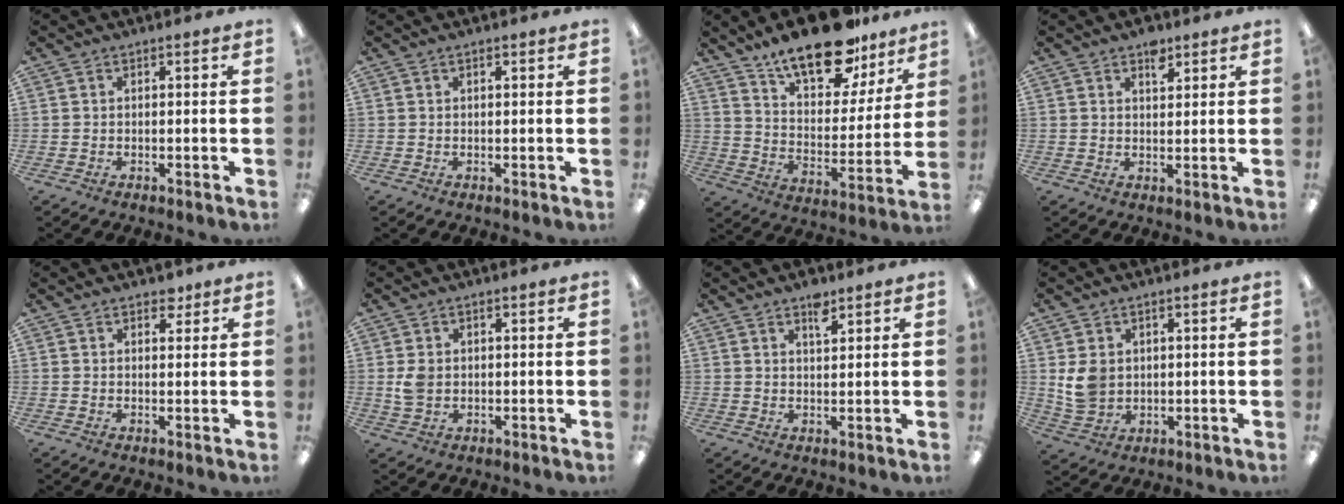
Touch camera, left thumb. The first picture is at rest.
{"total": 0.7, "force": [0.5, 0.2, 0.4], "torque": [-0.009, 0.002, 0.009]}
{"total": 20.6, "force": [15.3, 8.5, 10.8], "torque": [-0.165, -0.100, 0.263]}
{"total": 4.1, "force": [2.9, 2.0, 2.1], "torque": [-0.015, -0.018, 0.046]}
{"total": 3.2, "force": [2.3, 1.8, 1.3], "torque": [-0.006, -0.007, 0.038]}
{"total": 4.0, "force": [0.3, 3.0, 2.6], "torque": [-0.048, 0.001, 0.003]}
{"total": 4.1, "force": [3.0, 1.5, 2.3], "torque": [-0.027, -0.014, 0.049]}
{"total": 6.5, "force": [1.4, 5.4, 3.4], "torque": [-0.068, 0.002, 0.028]}